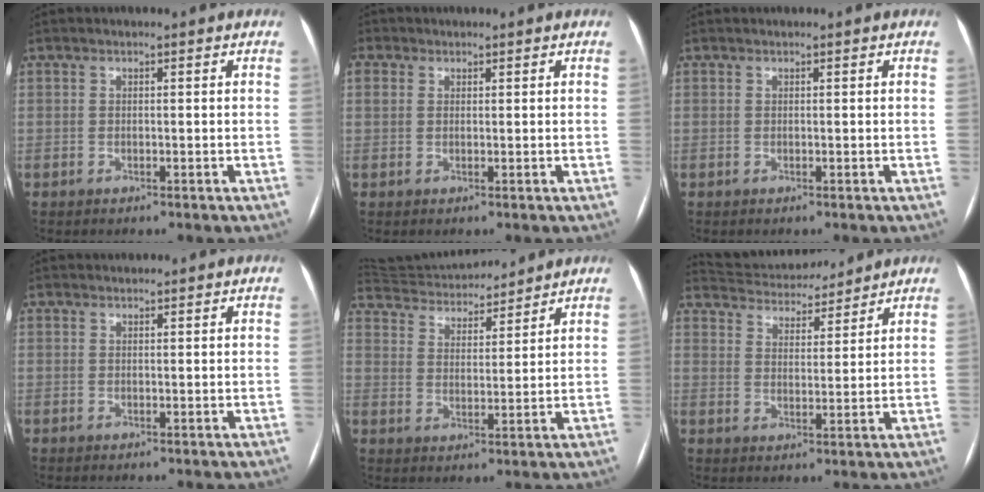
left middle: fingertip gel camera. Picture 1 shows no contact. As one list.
[{"total": 2.7, "force": [1.2, 2.1, 1.1], "torque": [-0.028, 0.011, 0.025]}, {"total": 0.0}, {"total": 1.0, "force": [1.0, 0.1, 0.0], "torque": [-0.006, 0.017, 0.020]}, {"total": 13.4, "force": [12.9, 2.3, 2.7], "torque": [-0.053, 0.027, 0.212]}, {"total": 11.7, "force": [11.2, 2.4, 2.4], "torque": [-0.041, 0.021, 0.175]}]